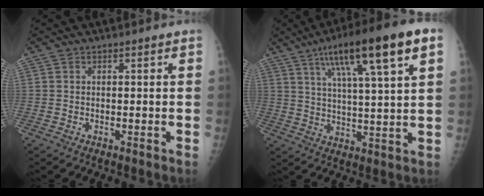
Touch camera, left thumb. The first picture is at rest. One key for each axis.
{"total": 18.0, "fx": 8.7, "fy": 2.9, "fz": 15.5, "tx": -0.238, "ty": -0.003, "tz": 0.138}